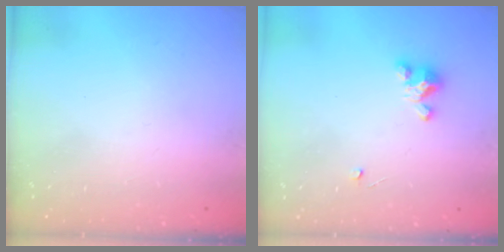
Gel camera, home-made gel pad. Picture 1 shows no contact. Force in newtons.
{"total": 3.5, "press": 3.5, "slide": 0.2}